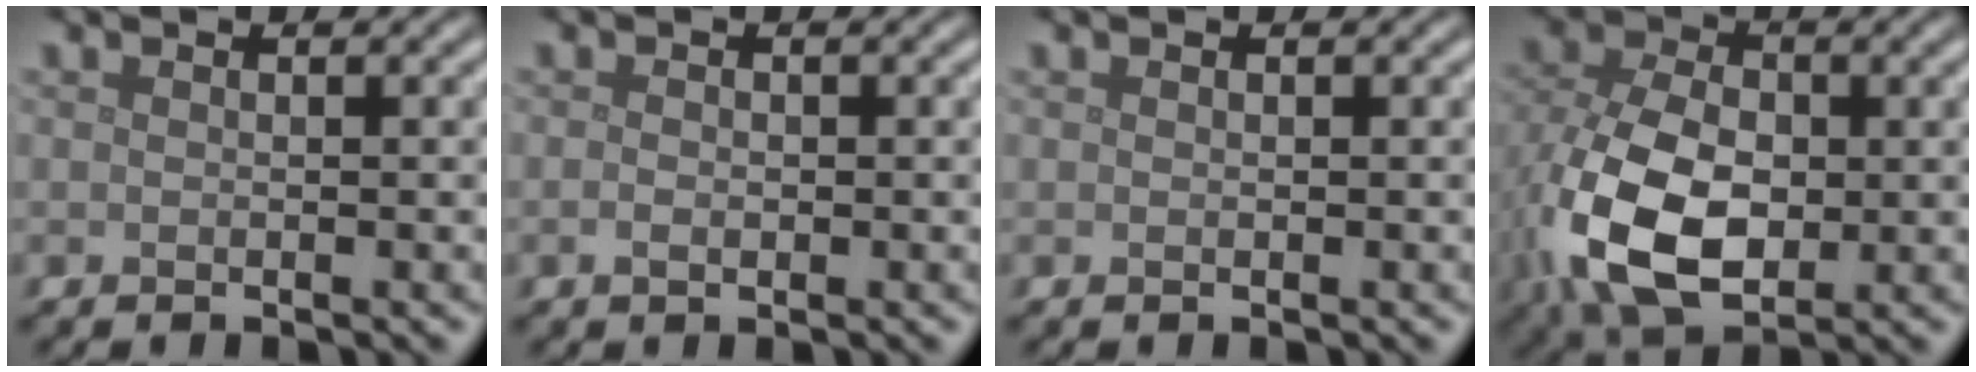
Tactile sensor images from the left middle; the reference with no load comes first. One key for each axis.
{"total": 0.9, "fx": -0.2, "fy": 0.5, "fz": 0.6, "tx": -0.014, "ty": -0.002, "tz": -0.004}
{"total": 0.0}
{"total": 10.7, "fx": -2.1, "fy": 6.9, "fz": 7.9, "tx": -0.192, "ty": -0.019, "tz": -0.041}